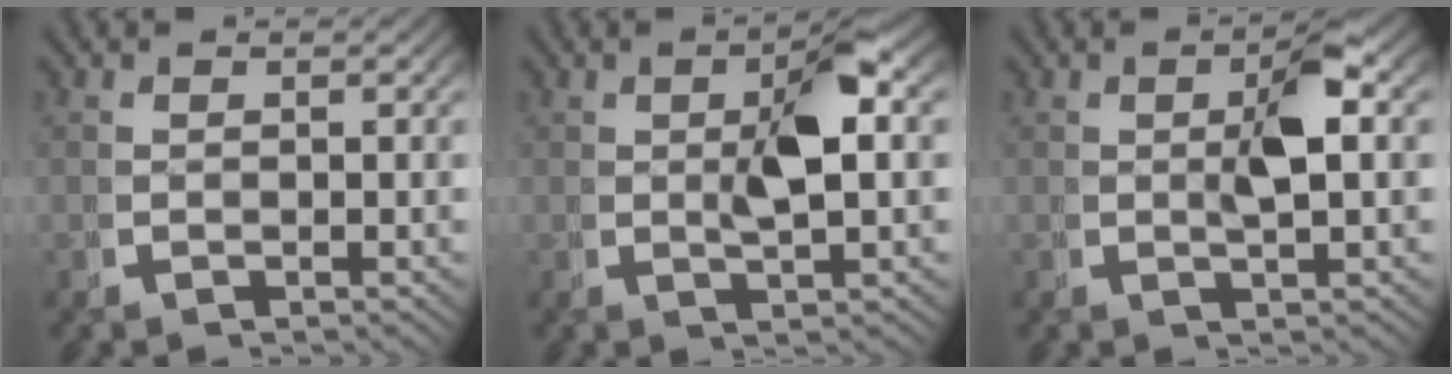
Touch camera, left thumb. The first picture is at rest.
{"total": 4.8, "force": [0.9, 1.4, 4.5], "torque": [-0.076, 0.008, 0.014]}
{"total": 3.7, "force": [0.8, 1.1, 3.5], "torque": [-0.061, 0.008, 0.009]}